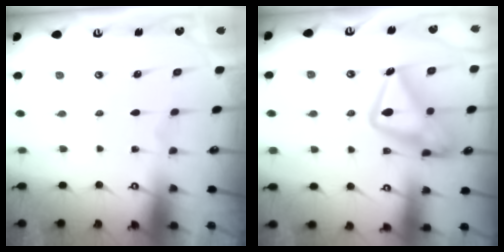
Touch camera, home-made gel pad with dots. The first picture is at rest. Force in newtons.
{"total": 18.3, "press": 18.2, "slide": 1.5}